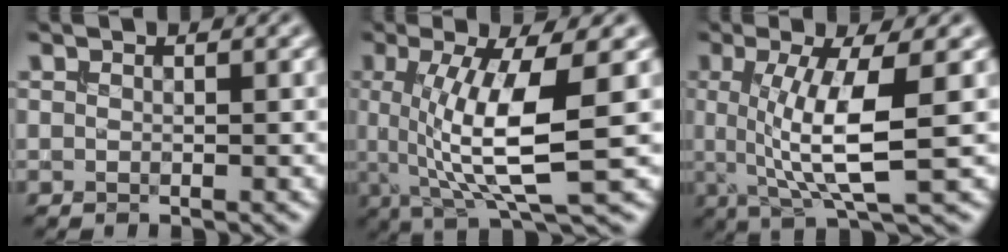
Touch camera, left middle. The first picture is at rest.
{"total": 8.8, "force": [0.4, 2.3, 8.5], "torque": [-0.138, -0.009, 0.013]}
{"total": 7.1, "force": [0.4, 1.6, 6.9], "torque": [-0.118, -0.005, 0.009]}